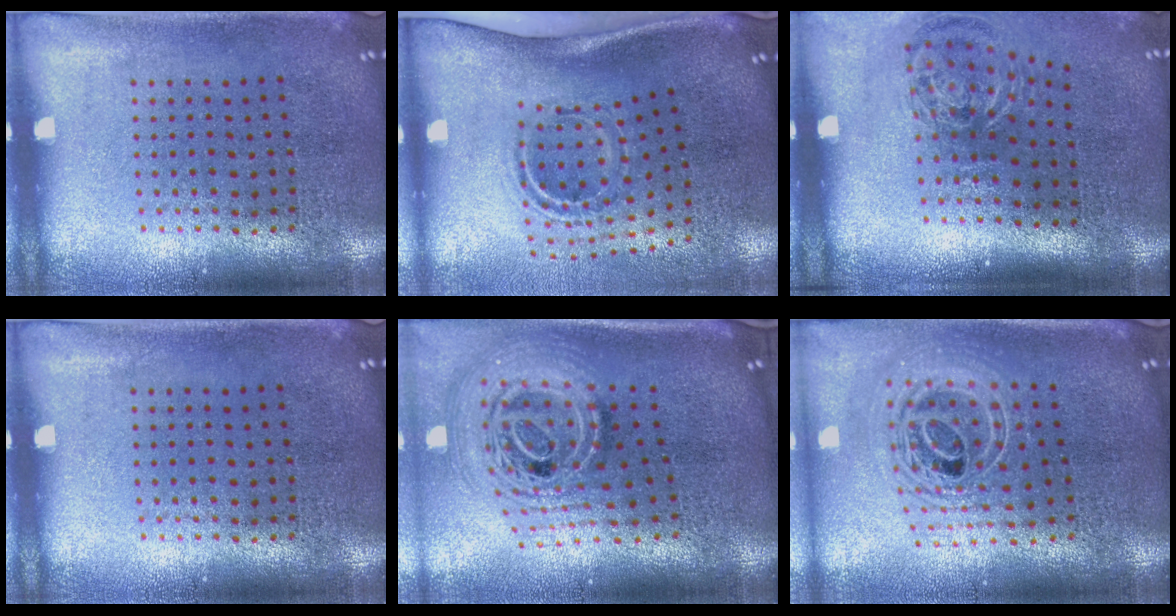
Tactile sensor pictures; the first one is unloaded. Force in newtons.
{"total": 2.2, "press": 1.2, "slide": 1.8}
{"total": 1.3, "press": 1.0, "slide": 0.9}
{"total": 0.0}
{"total": 2.7, "press": 1.9, "slide": 2.0}
{"total": 2.5, "press": 1.9, "slide": 1.7}